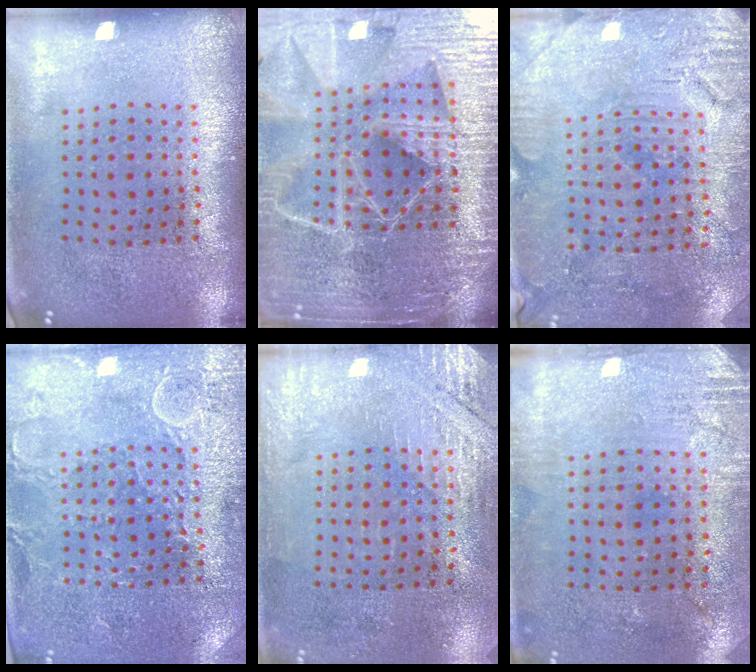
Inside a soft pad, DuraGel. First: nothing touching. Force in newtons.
{"total": 6.2, "press": 5.4, "slide": 3.1}
{"total": 3.0, "press": 2.9, "slide": 0.6}
{"total": 2.9, "press": 2.8, "slide": 0.4}
{"total": 2.7, "press": 2.4, "slide": 1.2}
{"total": 2.8, "press": 2.3, "slide": 1.6}